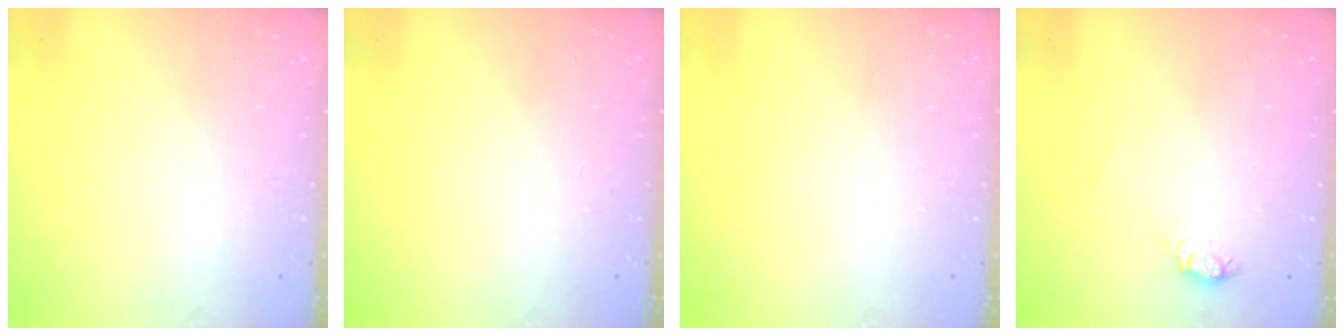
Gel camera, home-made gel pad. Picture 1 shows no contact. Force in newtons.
{"total": 0.0}
{"total": 0.0}
{"total": 6.1, "press": 5.9, "slide": 1.6}